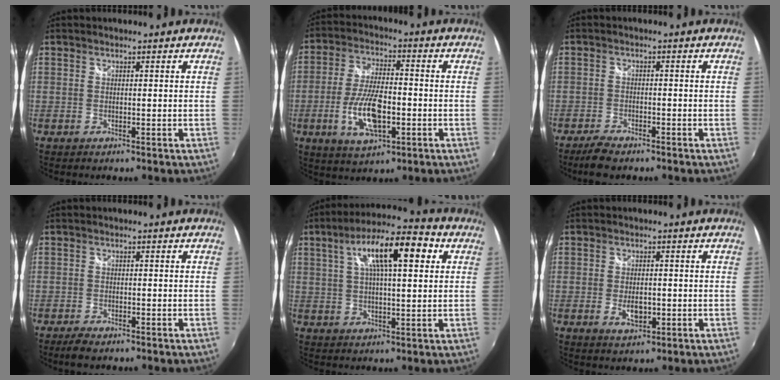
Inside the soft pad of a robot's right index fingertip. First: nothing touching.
{"total": 11.4, "force": [-3.3, 4.6, 9.9], "torque": [-0.200, -0.004, -0.058]}
{"total": 4.8, "force": [-4.0, 1.4, 2.3], "torque": [-0.065, -0.007, -0.075]}
{"total": 3.1, "force": [-2.5, 1.0, 1.6], "torque": [-0.045, -0.010, -0.048]}
{"total": 14.2, "force": [5.0, 4.3, 12.6], "torque": [-0.218, 0.032, 0.075]}
{"total": 3.9, "force": [-0.9, 2.2, 3.1], "torque": [-0.056, -0.004, -0.012]}